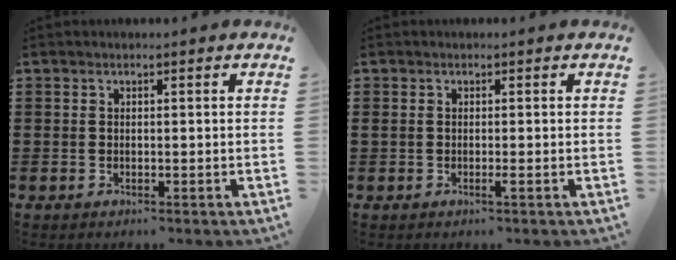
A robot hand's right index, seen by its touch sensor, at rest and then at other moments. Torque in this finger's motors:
{"motor_torque": [1.75, 0.24, 0.48, 0.20]}